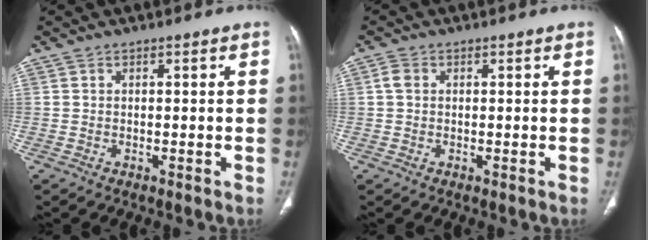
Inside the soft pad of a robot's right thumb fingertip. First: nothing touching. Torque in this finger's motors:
{"motor_torque": [0.58, 0.12, 0.23, -0.11, 0.13]}